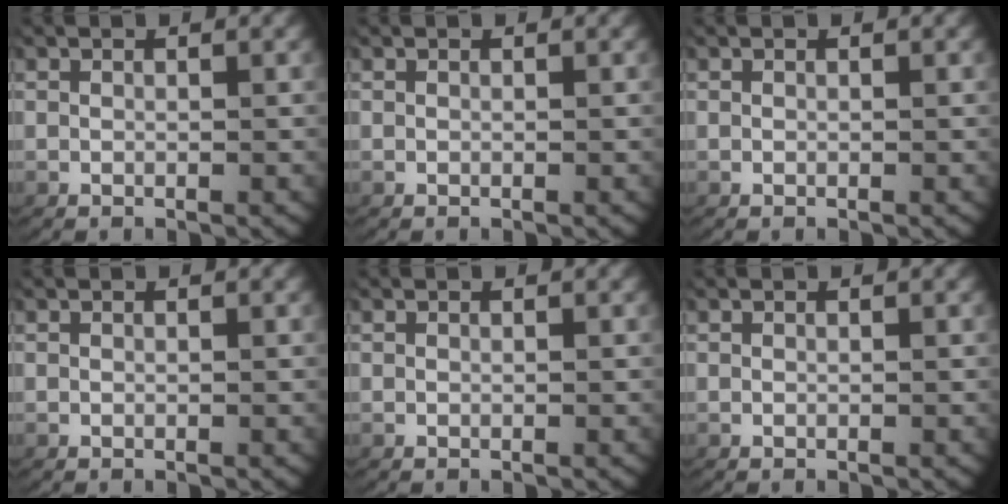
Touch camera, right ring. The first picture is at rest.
{"total": 0.0}
{"total": 0.0}
{"total": 0.0}
{"total": 0.0}
{"total": 0.0}